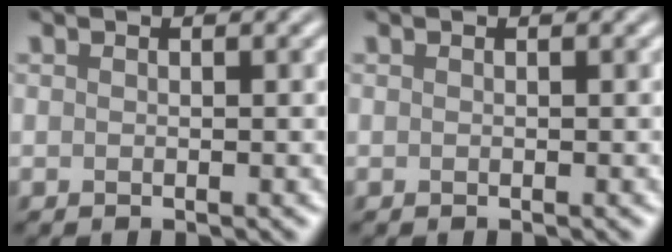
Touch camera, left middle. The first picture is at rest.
{"total": 0.0}